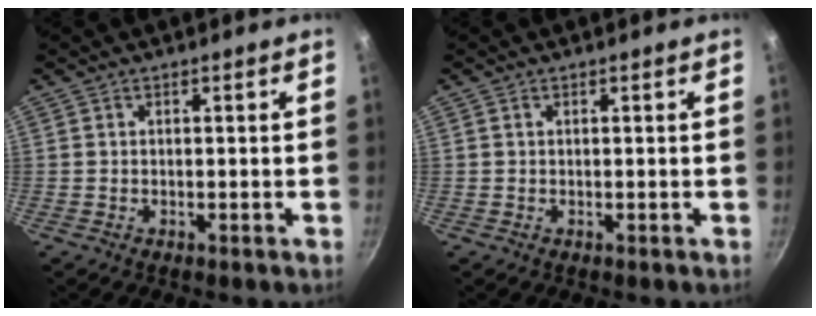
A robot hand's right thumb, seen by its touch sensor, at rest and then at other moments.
{"total": 0.0}